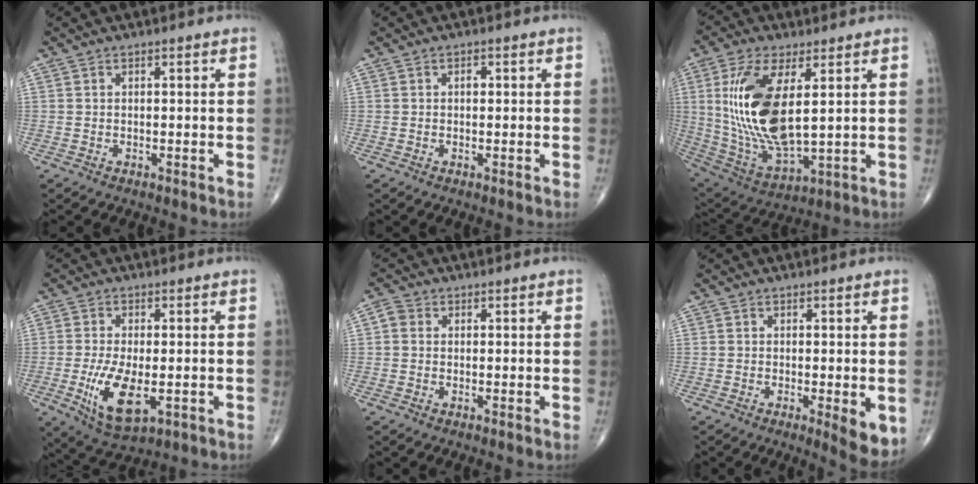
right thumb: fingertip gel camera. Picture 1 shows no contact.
{"total": 0.9, "force": [0.1, 0.6, 0.6], "torque": [-0.006, 0.002, -0.001]}
{"total": 18.4, "force": [3.5, 7.7, 16.4], "torque": [-0.339, -0.024, 0.080]}
{"total": 9.8, "force": [-2.3, 4.3, 8.5], "torque": [-0.161, -0.018, -0.033]}
{"total": 2.2, "force": [0.2, 1.9, 1.0], "torque": [-0.013, 0.007, -0.001]}
{"total": 5.5, "force": [-1.2, 1.5, 5.1], "torque": [-0.069, -0.015, -0.016]}